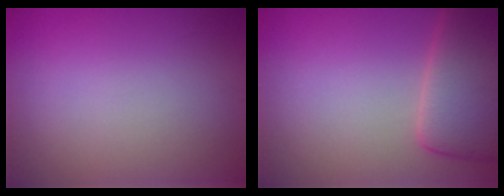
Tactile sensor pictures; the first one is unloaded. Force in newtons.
{"total": 6.4, "press": 6.3, "slide": 0.8}